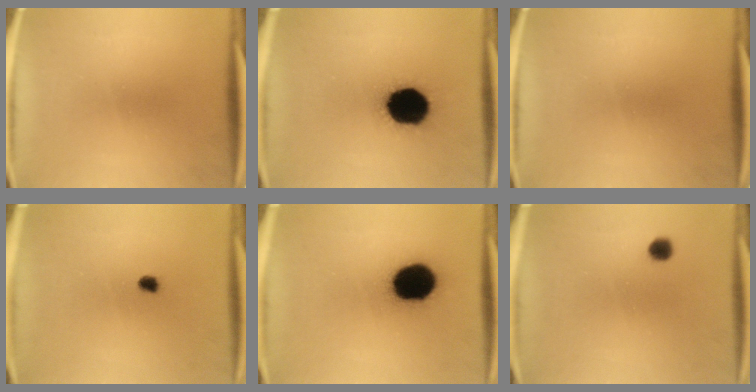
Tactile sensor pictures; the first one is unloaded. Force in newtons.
{"total": 19.9}
{"total": 0.0}
{"total": 1.7}
{"total": 17.5}
{"total": 2.2}